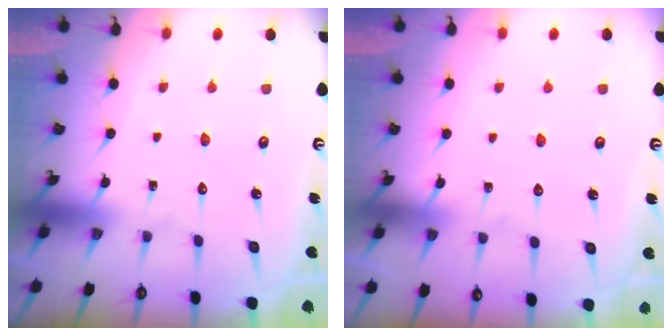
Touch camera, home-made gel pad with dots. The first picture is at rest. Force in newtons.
{"total": 3.4, "press": 3.4, "slide": 0.4}